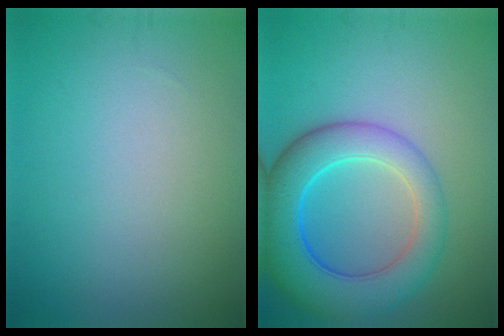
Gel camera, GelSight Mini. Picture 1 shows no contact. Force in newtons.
{"total": 8.1, "press": 8.1, "slide": 0.5}